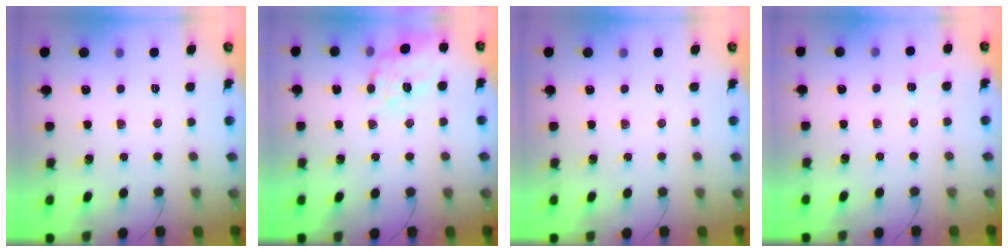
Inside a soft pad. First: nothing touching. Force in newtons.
{"total": 16.9, "press": 16.9, "slide": 0.6}
{"total": 0.0}
{"total": 1.4, "press": 0.2, "slide": 1.4}